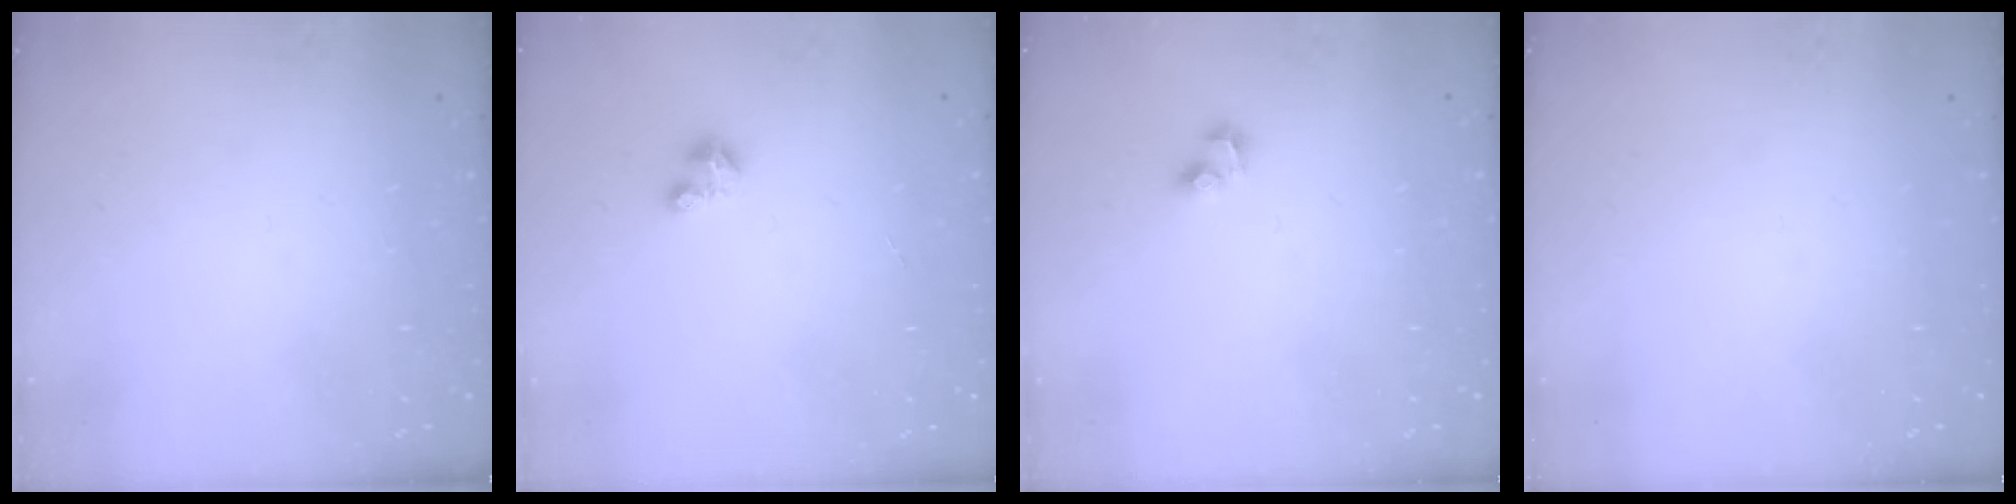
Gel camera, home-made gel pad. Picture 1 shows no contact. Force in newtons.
{"total": 2.5, "press": 2.5, "slide": 0.3}
{"total": 2.7, "press": 2.4, "slide": 1.1}
{"total": 0.0}